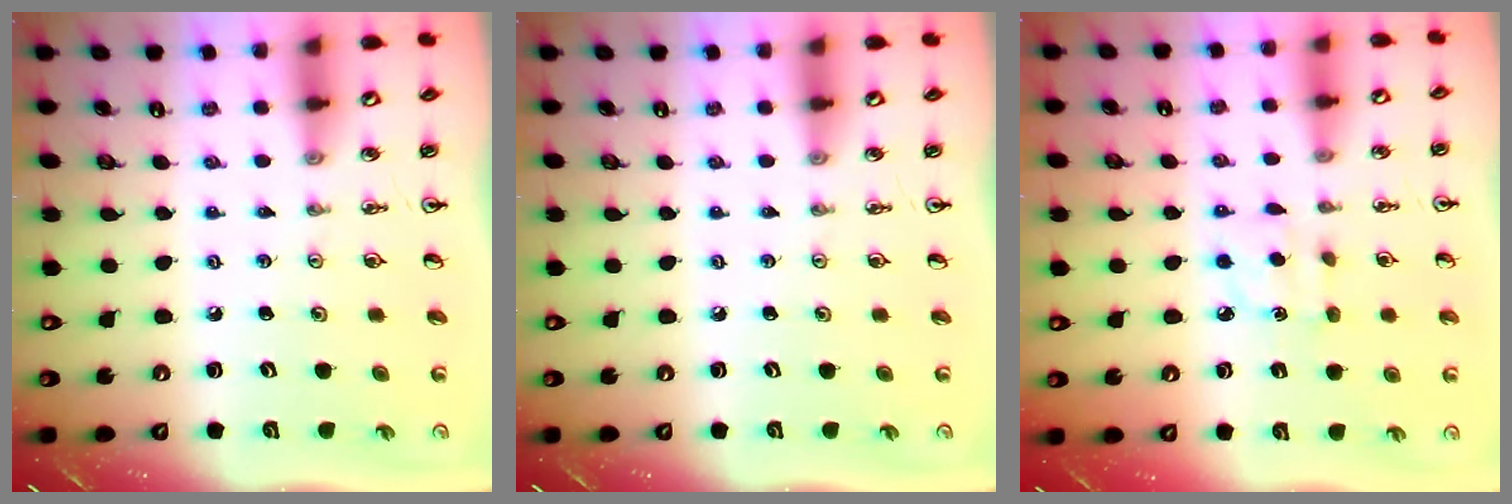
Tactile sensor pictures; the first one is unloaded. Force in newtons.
{"total": 0.0}
{"total": 6.4, "press": 6.4, "slide": 0.4}